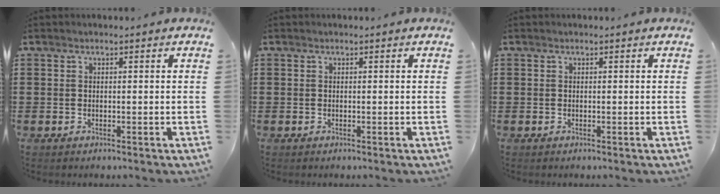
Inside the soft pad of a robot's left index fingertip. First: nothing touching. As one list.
[{"total": 0.0}, {"total": 0.0}]